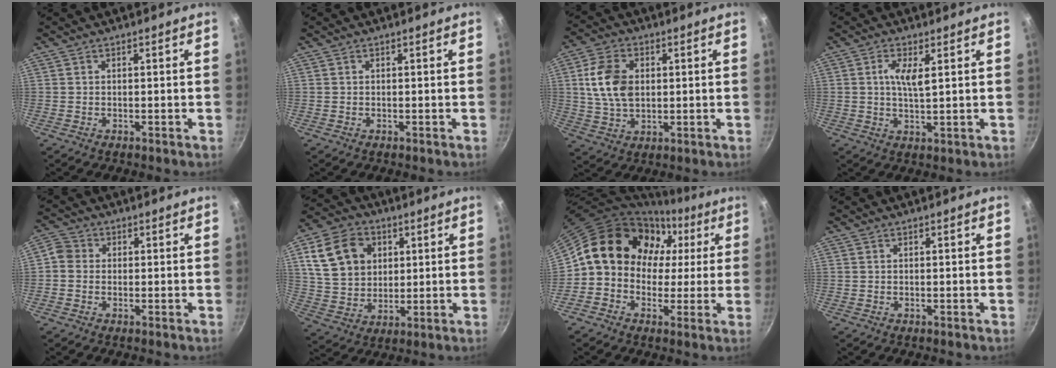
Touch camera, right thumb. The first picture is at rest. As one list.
[{"total": 0.0}, {"total": 10.4, "force": [1.6, 7.0, 7.4], "torque": [-0.126, 0.002, 0.030]}, {"total": 4.7, "force": [1.3, 1.4, 4.3], "torque": [-0.084, -0.005, 0.025]}, {"total": 3.4, "force": [-0.4, 3.1, 1.3], "torque": [-0.013, 0.008, -0.023]}, {"total": 15.4, "force": [4.8, 11.9, 8.4], "torque": [-0.137, -0.002, 0.093]}, {"total": 15.3, "force": [2.3, 13.3, 7.2], "torque": [-0.078, 0.042, 0.021]}, {"total": 0.0}]